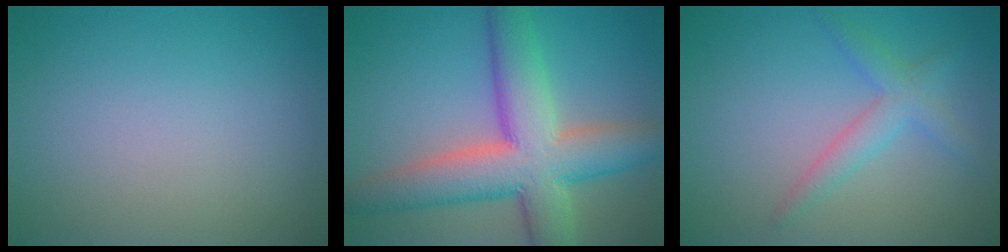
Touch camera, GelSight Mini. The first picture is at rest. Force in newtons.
{"total": 9.9, "press": 9.9, "slide": 0.5}
{"total": 2.6, "press": 2.6, "slide": 0.1}